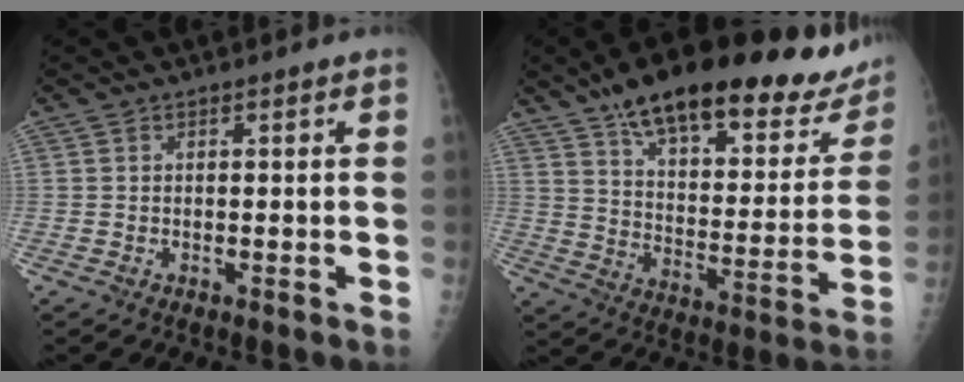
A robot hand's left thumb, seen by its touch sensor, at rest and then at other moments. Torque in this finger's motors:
{"motor_torque": [0.44, 0.45, 1.47, -1.30, 0.34]}